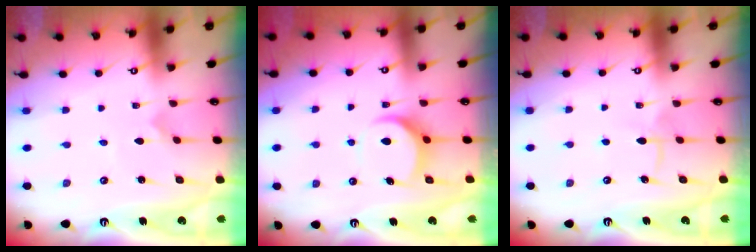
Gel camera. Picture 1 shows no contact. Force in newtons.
{"total": 8.9, "press": 8.8, "slide": 0.9}
{"total": 6.2, "press": 6.2, "slide": 0.8}